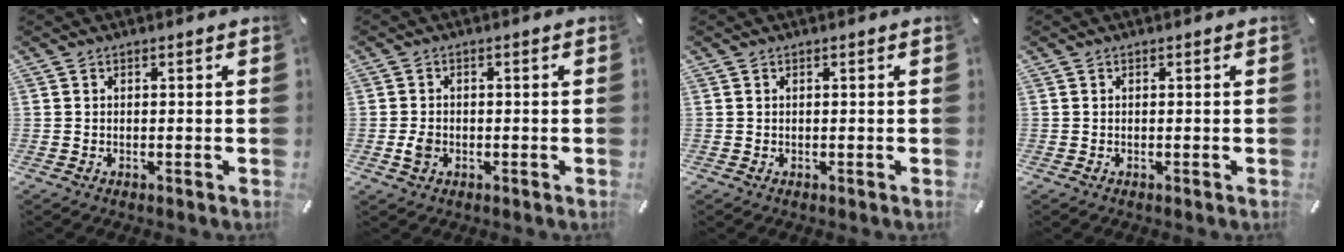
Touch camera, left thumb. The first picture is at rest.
{"total": 2.7, "force": [-0.7, 2.1, 1.6], "torque": [-0.035, 0.002, -0.014]}
{"total": 0.0}
{"total": 0.0}